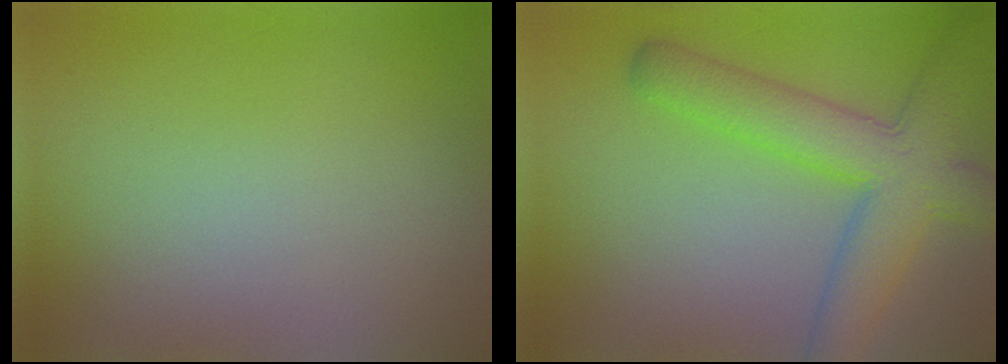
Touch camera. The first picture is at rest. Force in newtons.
{"total": 7.2, "press": 7.2, "slide": 0.3}